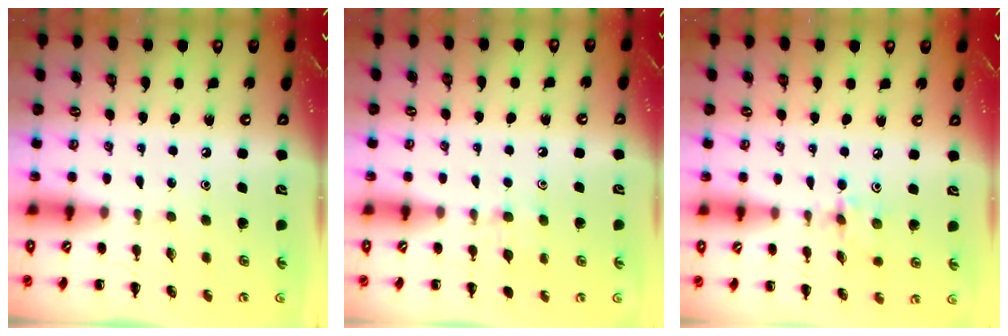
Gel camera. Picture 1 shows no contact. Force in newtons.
{"total": 7.5, "press": 7.3, "slide": 2.0}
{"total": 2.4, "press": 2.4, "slide": 0.5}